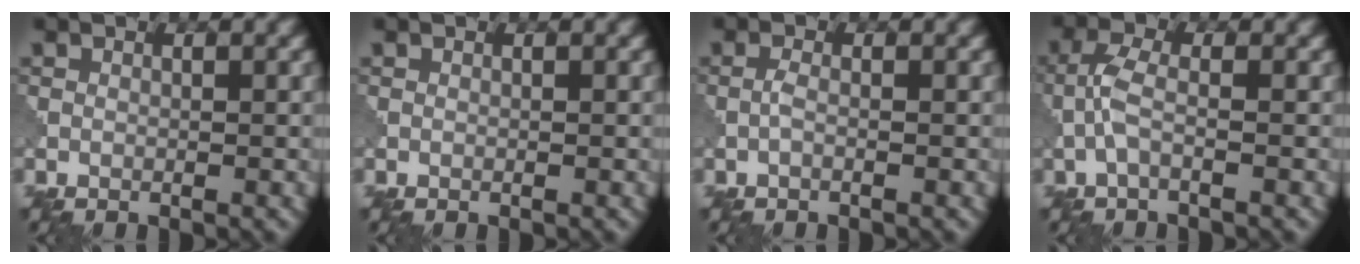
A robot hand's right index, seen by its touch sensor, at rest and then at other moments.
{"total": 0.0}
{"total": 1.0, "force": [-0.5, 0.2, 0.9], "torque": [-0.020, 0.000, -0.012]}
{"total": 2.6, "force": [-0.7, 0.8, 2.3], "torque": [-0.058, 0.007, -0.024]}